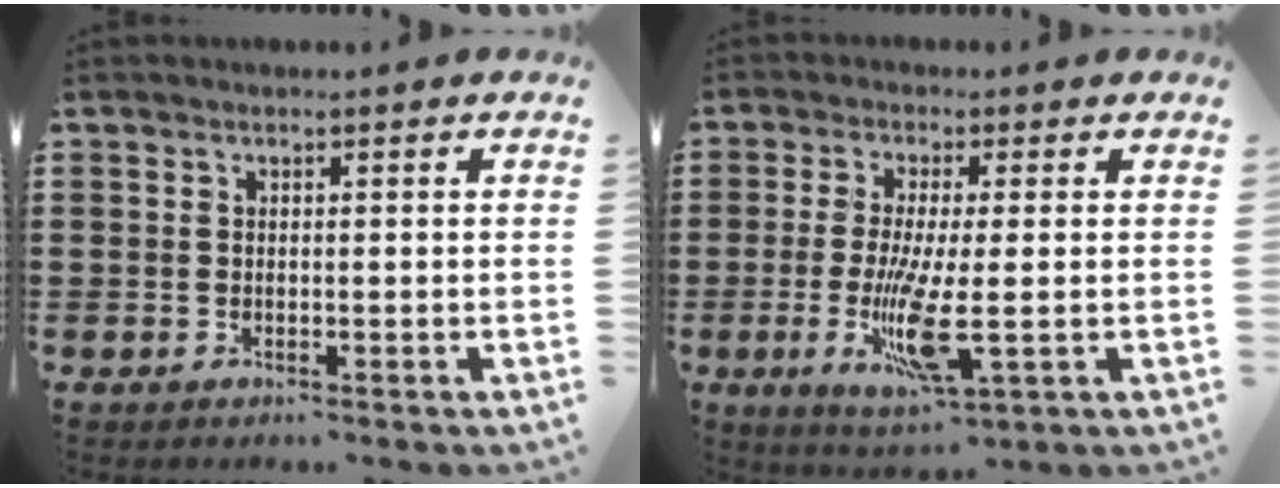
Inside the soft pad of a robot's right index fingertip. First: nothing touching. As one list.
[{"total": 9.0, "force": [-1.7, 1.7, 8.7], "torque": [-0.179, -0.024, -0.030]}]